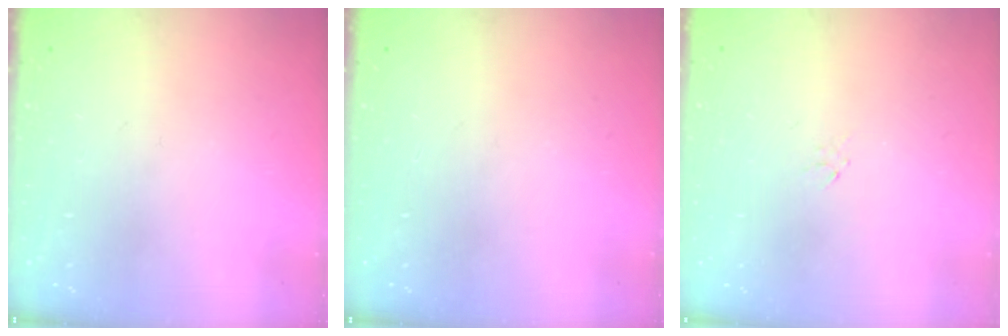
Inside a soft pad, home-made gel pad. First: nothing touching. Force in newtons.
{"total": 0.0}
{"total": 0.0}